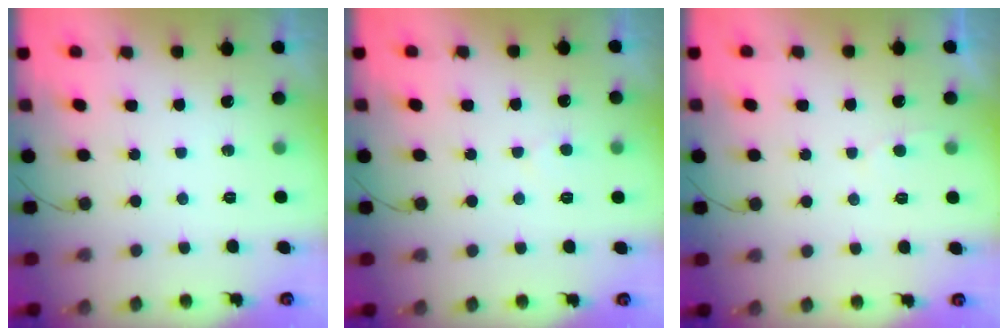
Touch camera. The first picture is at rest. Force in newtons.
{"total": 4.2, "press": 4.2, "slide": 0.4}
{"total": 2.2, "press": 2.2, "slide": 0.2}